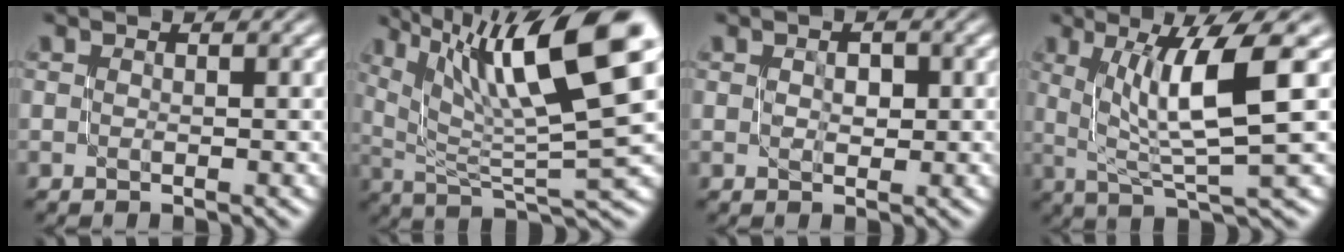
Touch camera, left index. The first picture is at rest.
{"total": 12.6, "force": [5.8, 2.9, 10.8], "torque": [-0.170, 0.017, 0.103]}
{"total": 1.2, "force": [0.1, 0.9, 0.7], "torque": [-0.011, 0.001, 0.003]}
{"total": 7.6, "force": [1.8, 1.4, 7.2], "torque": [-0.105, -0.003, 0.035]}